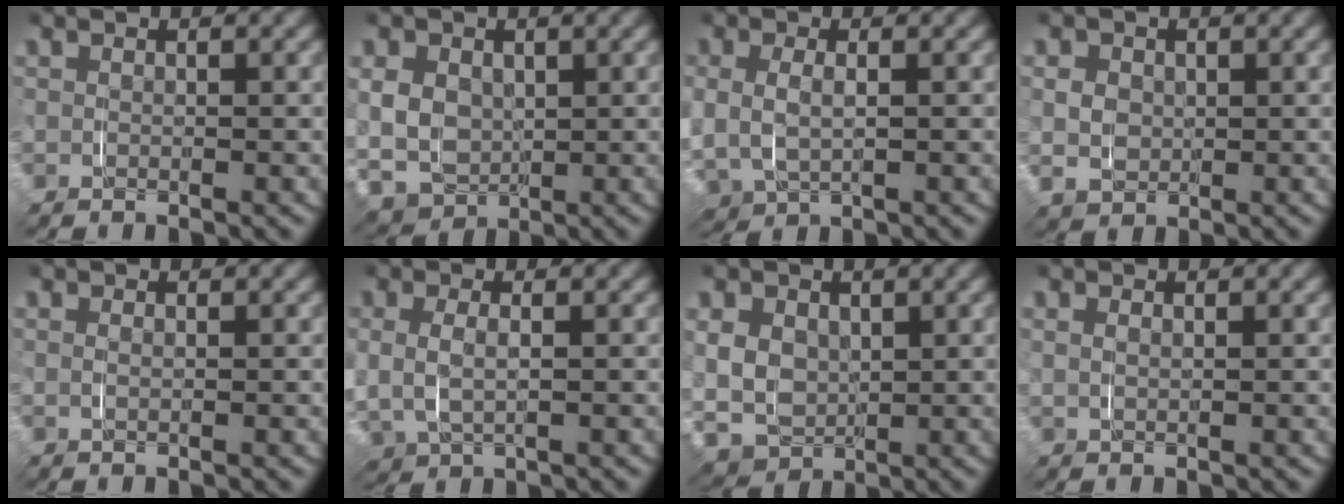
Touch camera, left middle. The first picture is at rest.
{"total": 9.4, "force": [-0.8, 8.9, 3.2], "torque": [-0.076, -0.031, -0.015]}
{"total": 2.6, "force": [-0.4, 2.4, 1.0], "torque": [-0.039, -0.016, -0.004]}
{"total": 1.9, "force": [0.0, 1.9, 0.1], "torque": [-0.003, -0.015, 0.008]}
{"total": 0.6, "force": [0.1, -0.5, -0.3], "torque": [0.006, -0.002, 0.003]}
{"total": 1.9, "force": [0.0, 1.7, 0.7], "torque": [-0.032, -0.009, 0.000]}
{"total": 8.6, "force": [-0.3, 8.1, 2.9], "torque": [-0.071, -0.028, -0.007]}
{"total": 0.6, "force": [0.2, -0.3, -0.4], "torque": [0.008, -0.001, 0.005]}